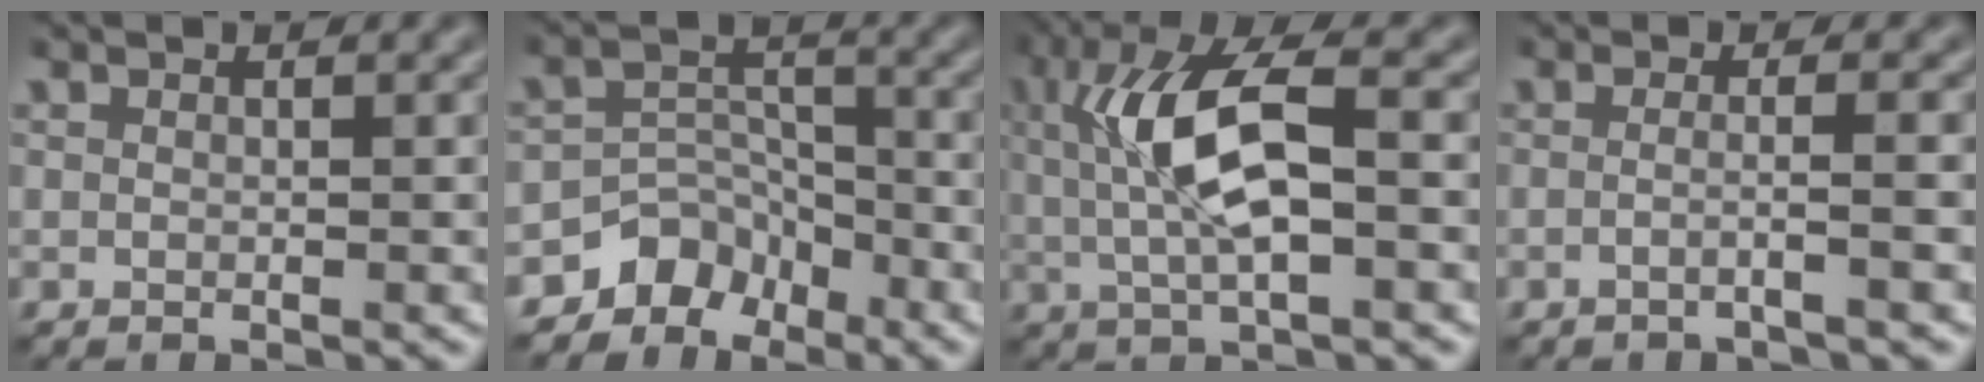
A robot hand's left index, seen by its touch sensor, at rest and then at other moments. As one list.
[{"total": 4.4, "force": [-3.8, 2.1, 0.3], "torque": [0.015, 0.005, -0.062]}, {"total": 7.6, "force": [0.3, 2.4, 7.2], "torque": [-0.139, 0.011, 0.007]}, {"total": 2.2, "force": [-1.2, 0.3, 1.9], "torque": [-0.016, -0.005, -0.030]}]